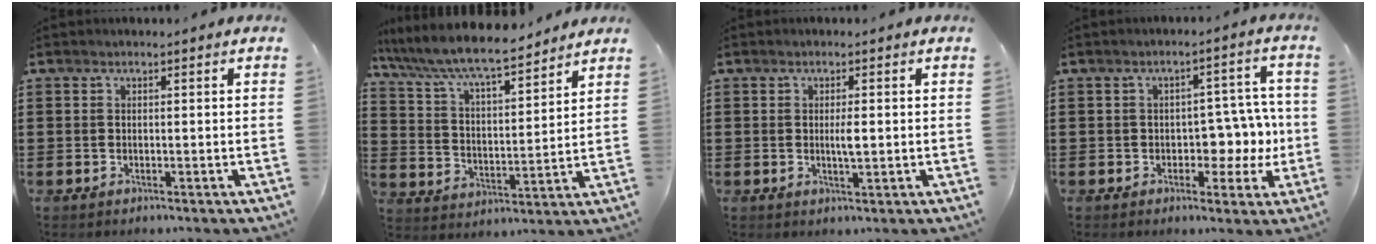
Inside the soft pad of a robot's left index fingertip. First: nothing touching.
{"total": 7.6, "force": [6.8, 0.8, 3.2], "torque": [-0.092, -0.040, 0.112]}
{"total": 2.3, "force": [0.0, 0.4, 2.3], "torque": [-0.044, -0.003, -0.002]}
{"total": 5.6, "force": [-0.4, 3.9, 4.1], "torque": [-0.069, 0.002, -0.014]}